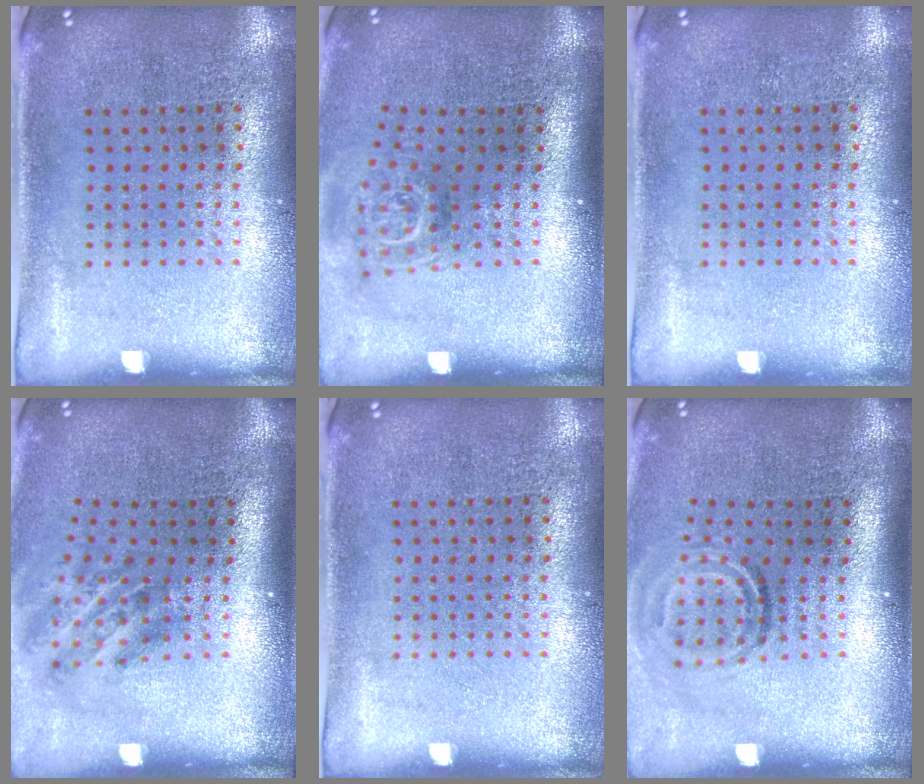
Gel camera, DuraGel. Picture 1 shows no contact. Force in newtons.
{"total": 1.8, "press": 1.2, "slide": 1.3}
{"total": 0.0}
{"total": 1.9, "press": 1.2, "slide": 1.5}
{"total": 0.0}
{"total": 1.9, "press": 1.2, "slide": 1.5}